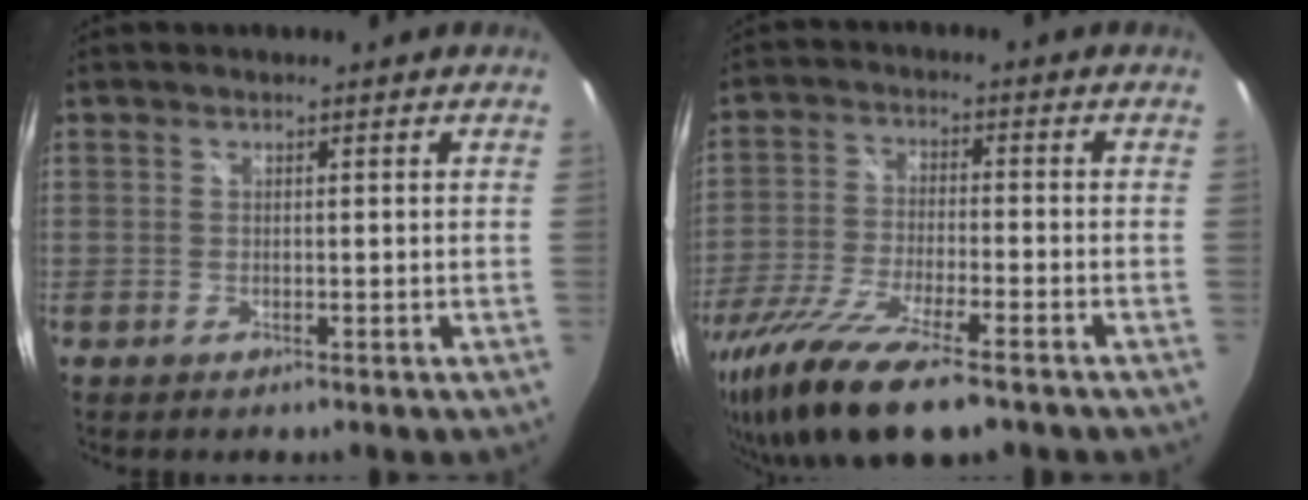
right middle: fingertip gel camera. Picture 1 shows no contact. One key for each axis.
{"total": 17.9, "fx": -12.8, "fy": 4.1, "fz": 11.9, "tx": -0.250, "ty": -0.054, "tz": -0.233}